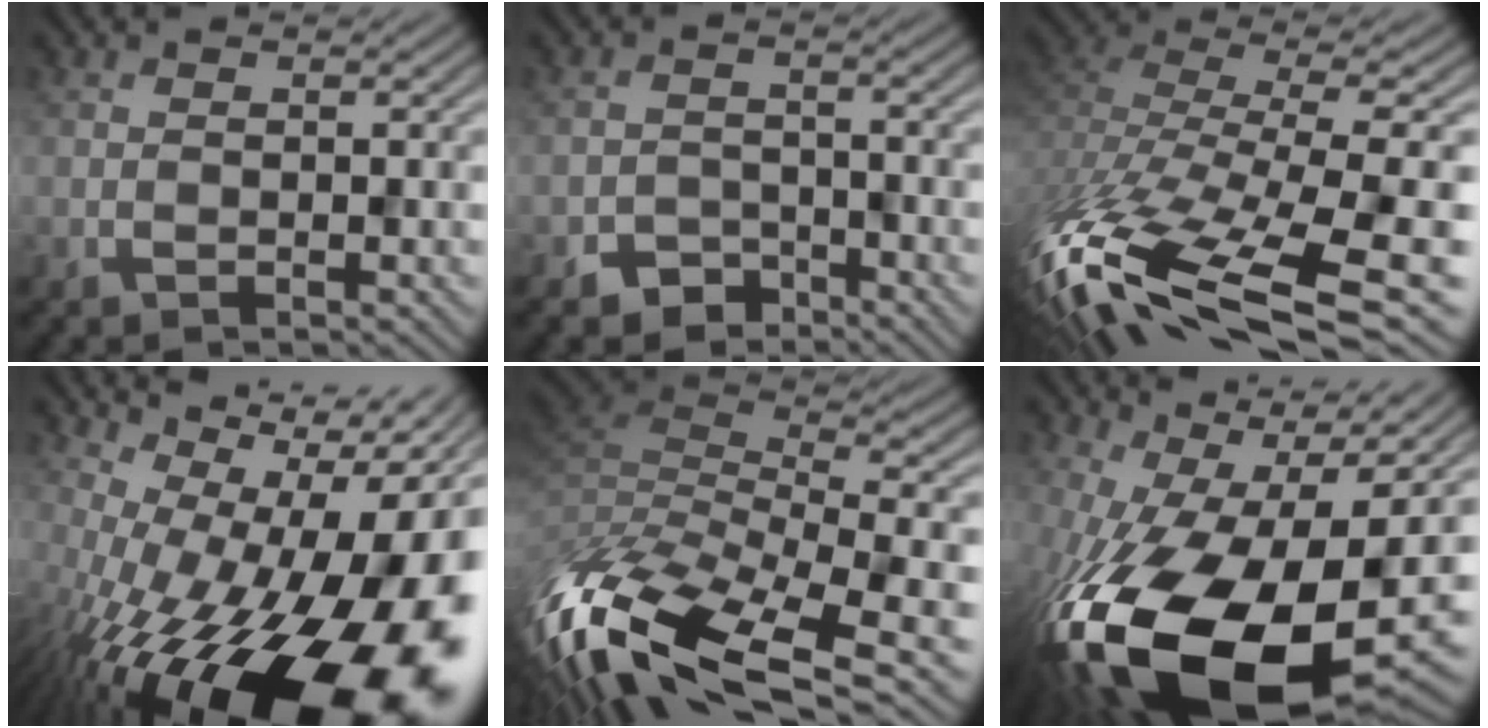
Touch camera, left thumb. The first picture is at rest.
{"total": 2.8, "force": [-2.4, 1.2, -0.7], "torque": [0.015, -0.001, -0.048]}
{"total": 15.4, "force": [-9.5, 5.4, 10.9], "torque": [-0.264, -0.035, -0.132]}
{"total": 19.2, "force": [-6.7, 9.2, 15.5], "torque": [-0.214, -0.023, -0.100]}
{"total": 15.6, "force": [-8.8, 5.9, 11.4], "torque": [-0.278, -0.030, -0.118]}
{"total": 20.3, "force": [-7.7, 10.1, 15.9], "torque": [-0.315, -0.070, -0.107]}